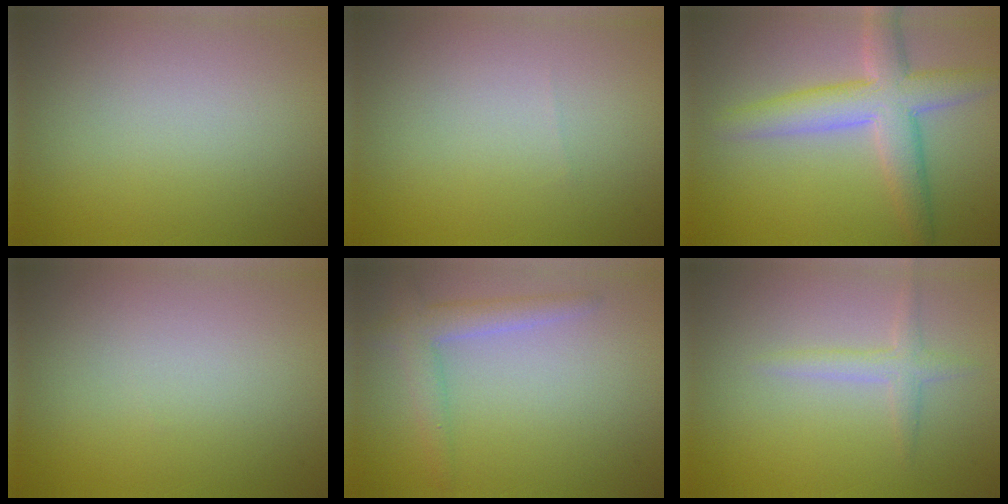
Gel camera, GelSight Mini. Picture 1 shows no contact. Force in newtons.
{"total": 0.0}
{"total": 5.8, "press": 5.8, "slide": 0.3}
{"total": 0.0}
{"total": 2.7, "press": 2.7, "slide": 0.2}
{"total": 1.7, "press": 1.7, "slide": 0.1}